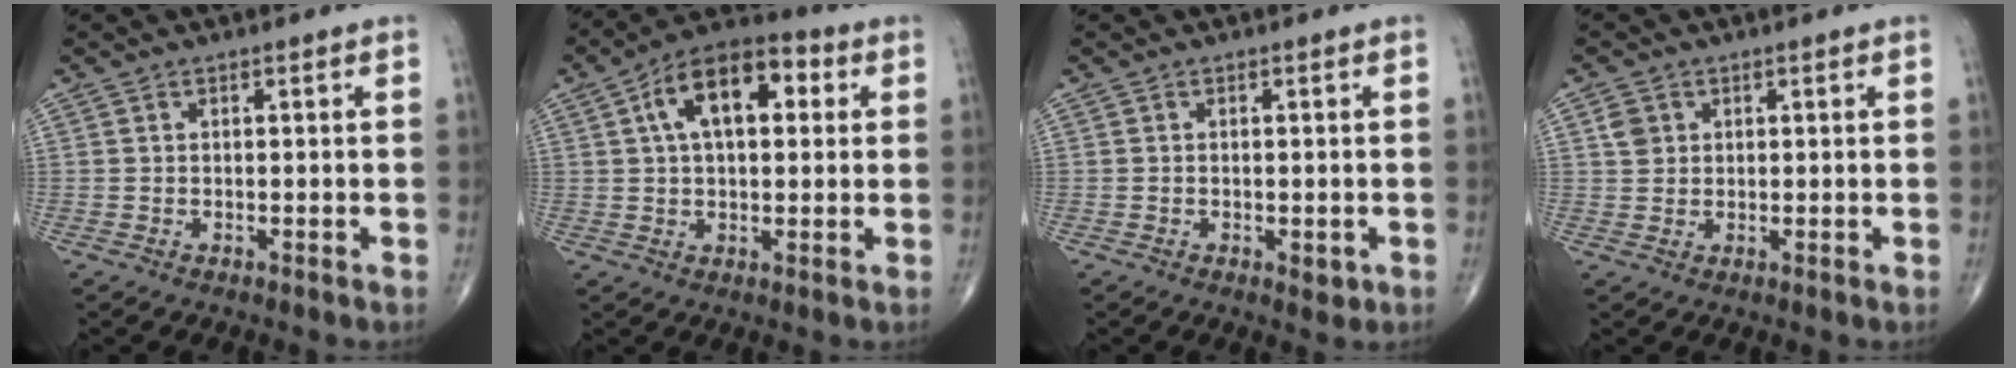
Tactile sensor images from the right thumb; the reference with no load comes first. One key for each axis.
{"total": 14.0, "fx": 3.8, "fy": 7.6, "fz": 11.2, "tx": -0.168, "ty": 0.025, "tz": 0.054}
{"total": 1.9, "fx": -0.6, "fy": 0.9, "fz": 1.6, "tx": -0.014, "ty": -0.004, "tz": -0.006}
{"total": 2.8, "fx": 1.0, "fy": 2.4, "fz": 1.1, "tx": -0.012, "ty": -0.002, "tz": 0.019}